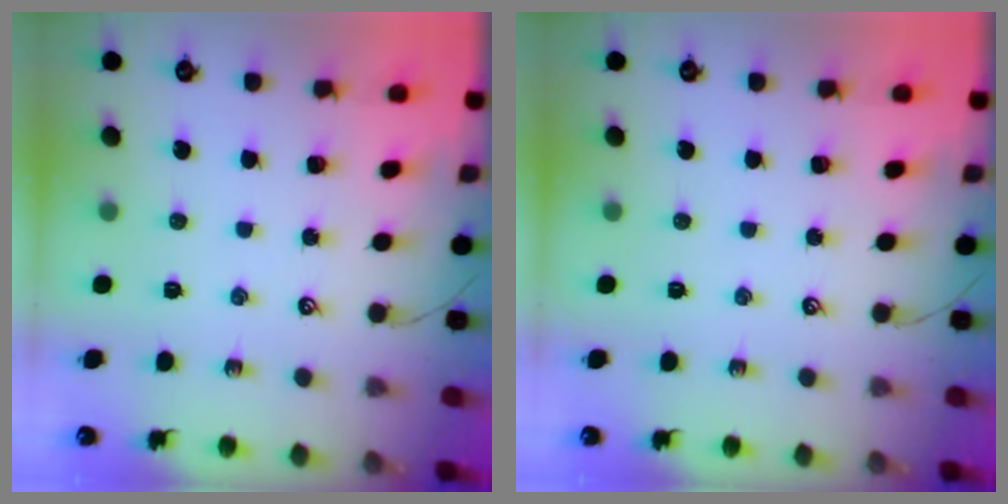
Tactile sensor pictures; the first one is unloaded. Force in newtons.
{"total": 0.0}